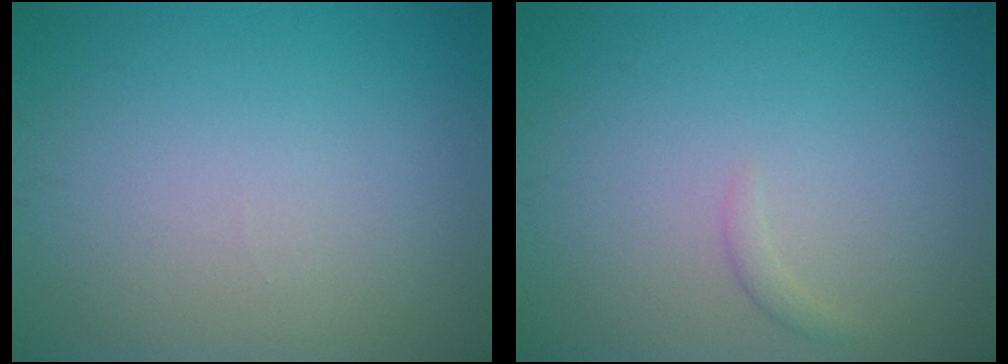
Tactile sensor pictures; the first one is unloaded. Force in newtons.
{"total": 0.7, "press": 0.7, "slide": 0.1}